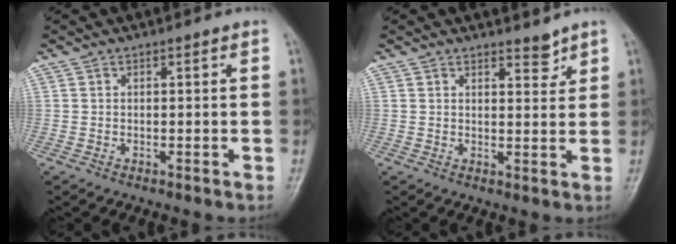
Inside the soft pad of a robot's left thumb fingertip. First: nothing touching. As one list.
[{"total": 2.6, "force": [2.3, 0.9, 0.9], "torque": [-0.001, -0.019, 0.036]}]